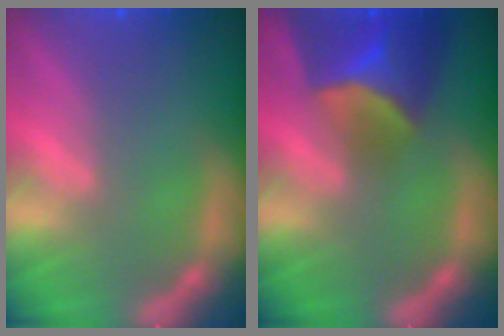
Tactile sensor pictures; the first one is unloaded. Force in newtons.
{"total": 6.9}